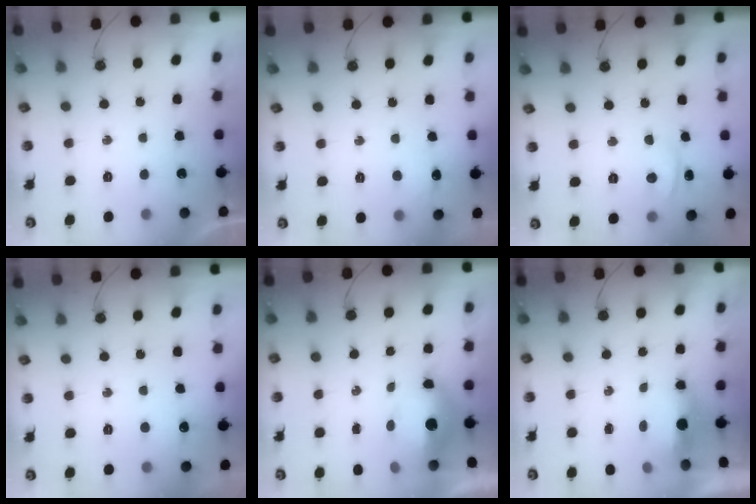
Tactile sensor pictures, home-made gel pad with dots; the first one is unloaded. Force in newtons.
{"total": 6.4, "press": 6.2, "slide": 1.7}
{"total": 1.6, "press": 1.2, "slide": 1.0}
{"total": 5.7, "press": 5.6, "slide": 0.8}
{"total": 9.3, "press": 9.2, "slide": 1.4}
{"total": 6.5, "press": 5.2, "slide": 3.8}